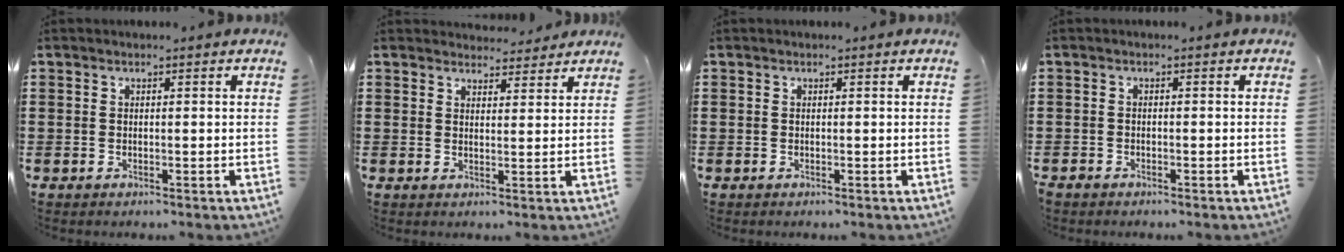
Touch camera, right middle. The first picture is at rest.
{"total": 3.1, "force": [3.0, 0.7, -0.1], "torque": [0.002, -0.009, 0.057]}
{"total": 0.0}
{"total": 0.9, "force": [-0.8, 0.3, 0.1], "torque": [-0.004, 0.000, -0.017]}